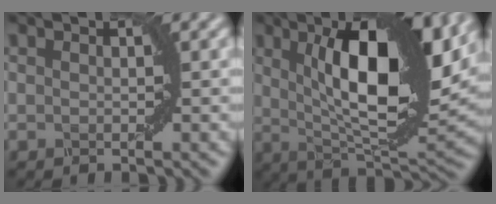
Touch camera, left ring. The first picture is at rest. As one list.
[{"total": 12.8, "force": [3.3, 4.2, 11.6], "torque": [-0.173, 0.001, 0.052]}]